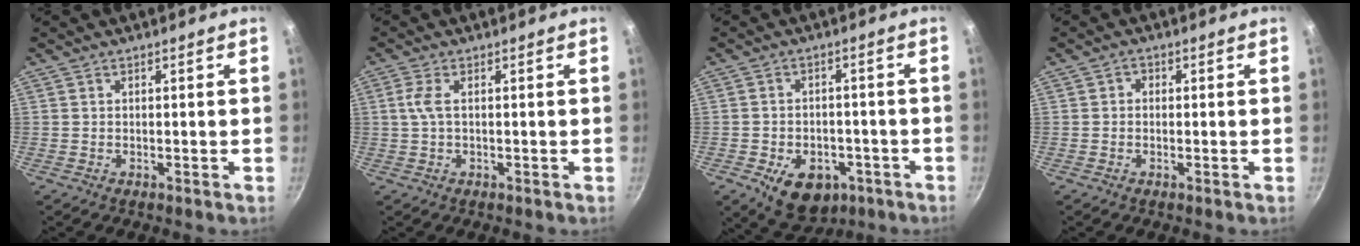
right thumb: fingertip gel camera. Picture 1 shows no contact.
{"total": 2.9, "force": [0.2, 1.0, 2.7], "torque": [-0.069, 0.006, 0.003]}
{"total": 11.6, "force": [-4.9, 7.8, 7.0], "torque": [-0.073, 0.011, -0.060]}
{"total": 1.5, "force": [0.1, 1.3, 0.6], "torque": [-0.006, 0.004, -0.004]}